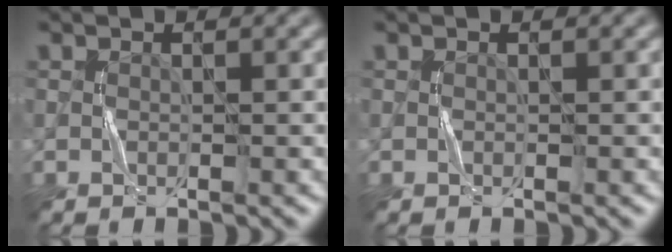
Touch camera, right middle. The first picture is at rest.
{"total": 0.0}